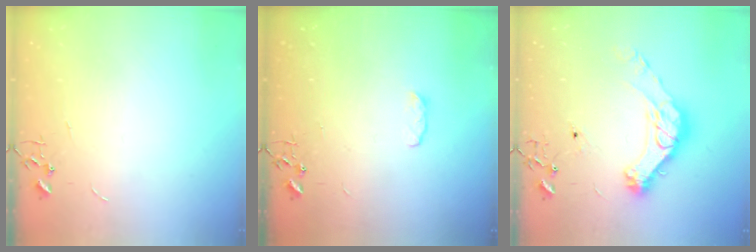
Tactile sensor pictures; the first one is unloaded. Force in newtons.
{"total": 4.2, "press": 4.1, "slide": 0.6}
{"total": 17.2, "press": 17.1, "slide": 1.8}